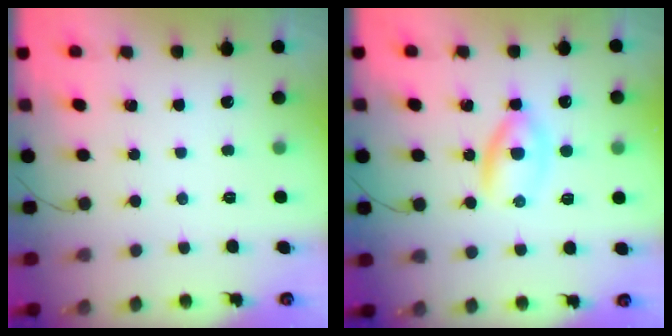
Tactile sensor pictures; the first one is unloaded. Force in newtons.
{"total": 3.0, "press": 2.9, "slide": 0.9}